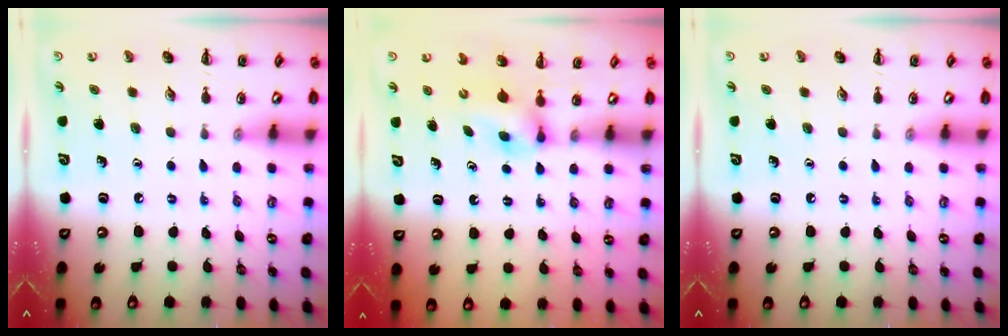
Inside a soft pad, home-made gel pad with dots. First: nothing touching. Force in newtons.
{"total": 2.5, "press": 2.2, "slide": 1.2}
{"total": 0.0}